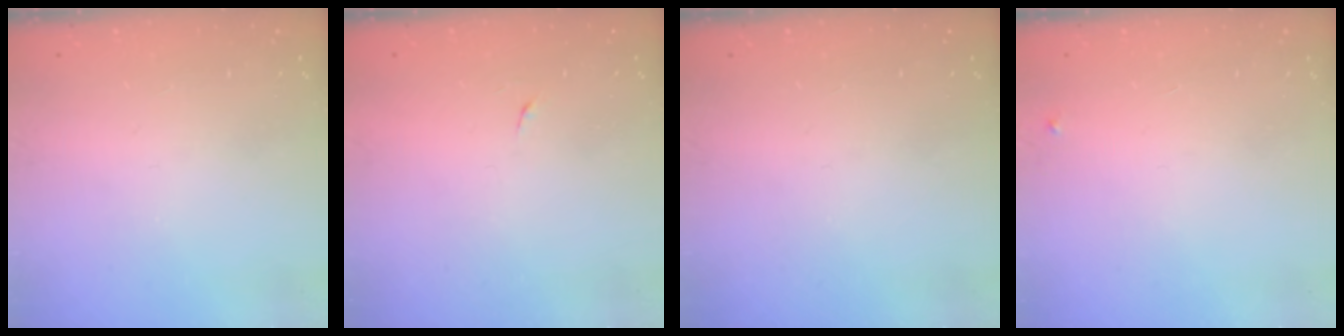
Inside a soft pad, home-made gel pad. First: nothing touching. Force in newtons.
{"total": 3.8, "press": 3.7, "slide": 0.8}
{"total": 0.0}
{"total": 2.7, "press": 2.7, "slide": 0.2}